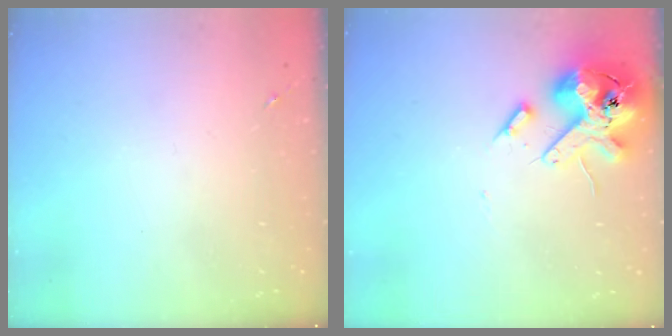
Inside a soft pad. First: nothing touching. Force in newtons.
{"total": 14.5, "press": 14.4, "slide": 2.4}